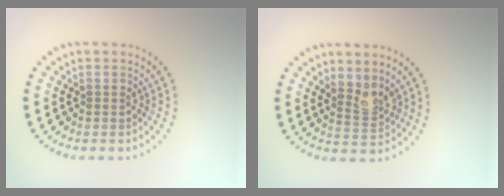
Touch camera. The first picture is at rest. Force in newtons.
{"total": 2.2, "press": 1.7, "slide": 1.4}